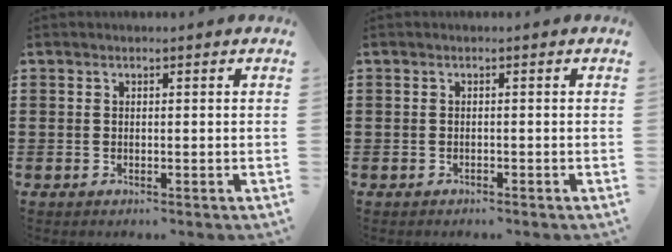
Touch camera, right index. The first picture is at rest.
{"total": 0.6, "force": [-0.5, 0.1, 0.1], "torque": [-0.004, -0.002, -0.011]}